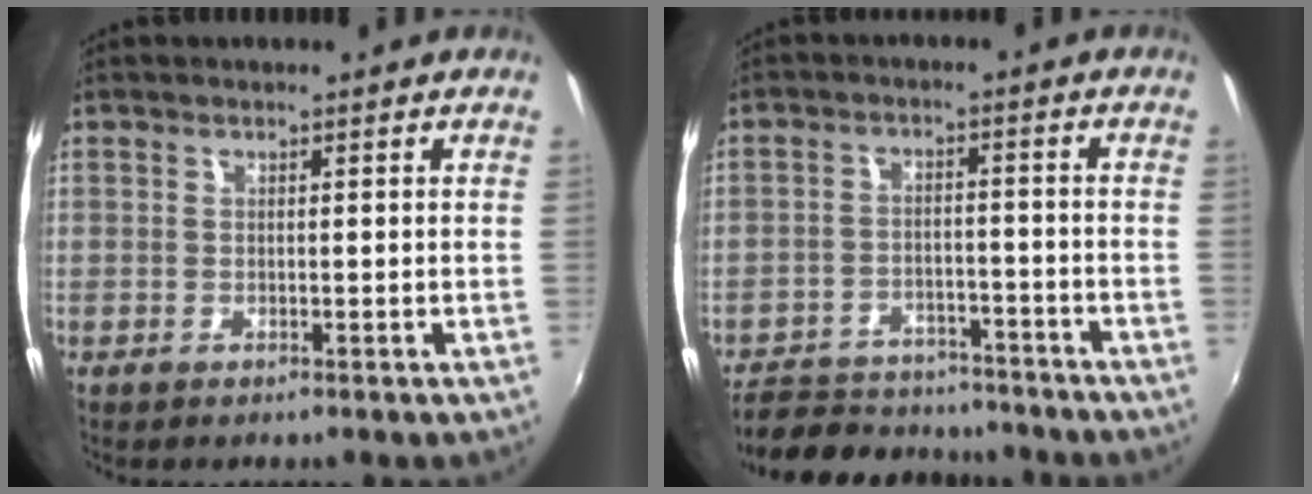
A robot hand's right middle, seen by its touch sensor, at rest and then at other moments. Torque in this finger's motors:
{"motor_torque": [0.88, -1.26, 0.18, 0.12]}